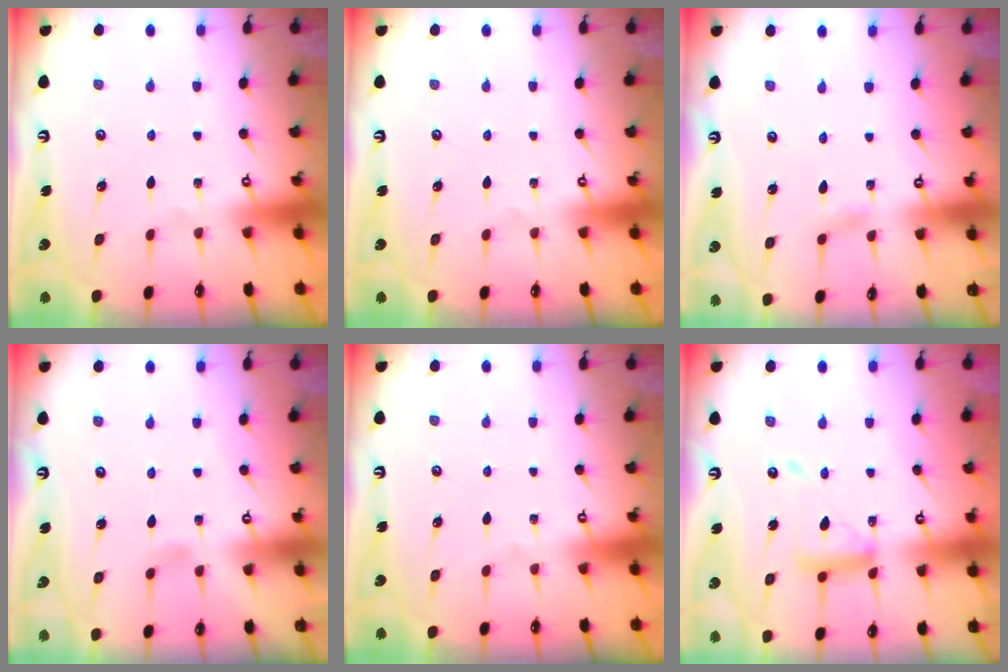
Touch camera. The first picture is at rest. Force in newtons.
{"total": 0.0}
{"total": 2.0, "press": 2.0, "slide": 0.2}
{"total": 2.9, "press": 2.8, "slide": 0.3}
{"total": 0.0}
{"total": 13.1, "press": 13.1, "slide": 1.1}